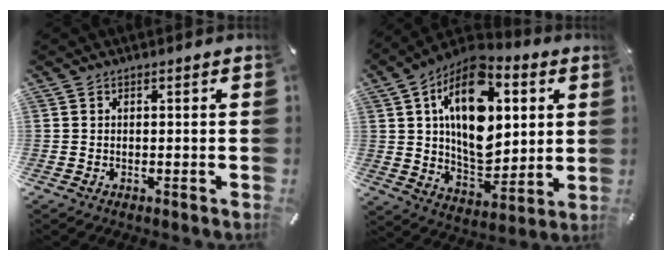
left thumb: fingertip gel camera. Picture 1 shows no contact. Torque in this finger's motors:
{"motor_torque": [1.12, 1.19, 2.46, -0.31, 0.38]}